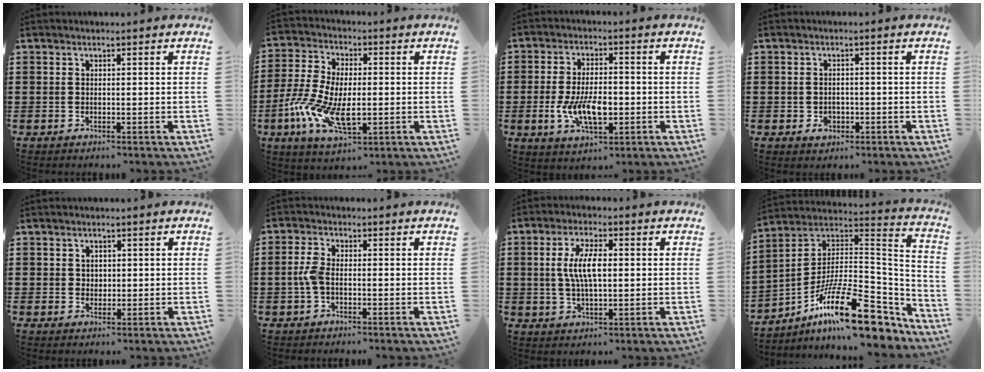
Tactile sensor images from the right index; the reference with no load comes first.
{"total": 10.6, "force": [-2.8, 5.0, 8.9], "torque": [-0.221, -0.014, -0.055]}
{"total": 8.2, "force": [-1.8, 3.9, 7.0], "torque": [-0.139, -0.002, -0.035]}
{"total": 1.9, "force": [-0.8, 1.4, 1.1], "torque": [-0.022, 0.001, -0.018]}
{"total": 1.5, "force": [0.6, 1.3, 0.4], "torque": [-0.012, 0.008, 0.011]}
{"total": 3.3, "force": [-0.7, 1.6, 2.8], "torque": [-0.075, -0.003, -0.019]}
{"total": 6.9, "force": [0.6, 2.5, 6.4], "torque": [-0.138, 0.004, 0.003]}
{"total": 19.0, "force": [-11.3, 5.6, 14.3], "torque": [-0.236, 0.027, -0.190]}